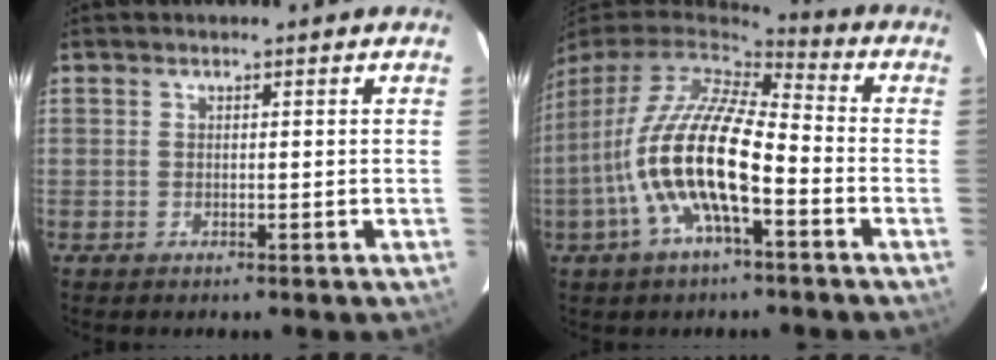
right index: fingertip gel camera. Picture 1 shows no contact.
{"total": 16.8, "force": [-5.7, 4.9, 15.0], "torque": [-0.288, -0.019, -0.110]}